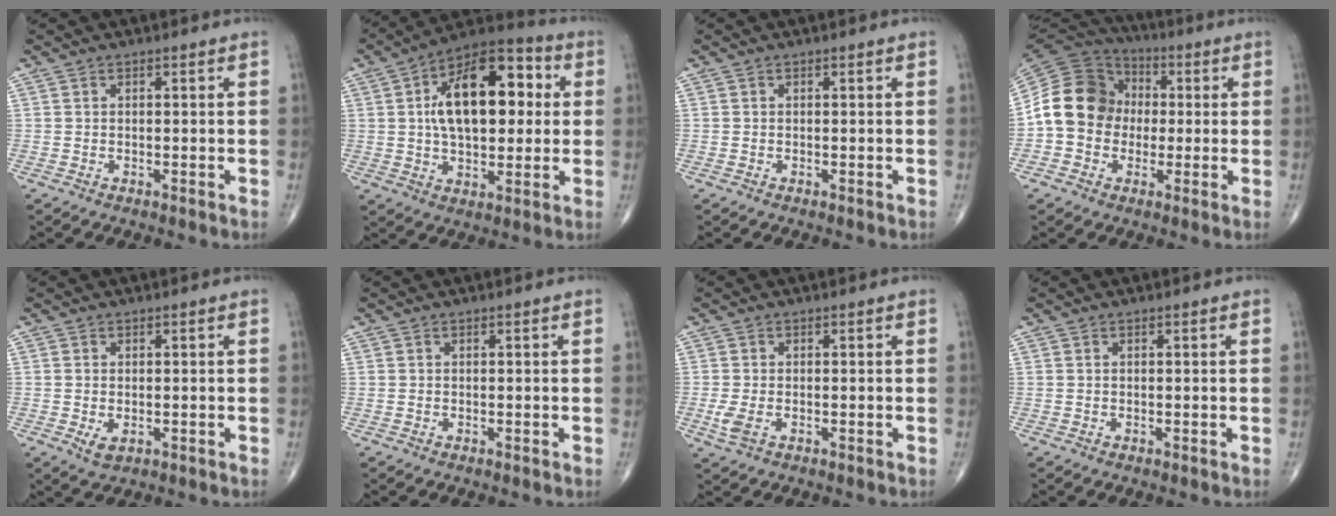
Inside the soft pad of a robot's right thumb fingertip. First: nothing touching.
{"total": 19.7, "force": [3.3, 10.5, 16.3], "torque": [-0.224, 0.020, 0.045]}
{"total": 0.0}
{"total": 14.2, "force": [-0.5, 12.3, 7.0], "torque": [-0.109, 0.034, -0.018]}
{"total": 2.3, "force": [-0.5, 1.4, 1.8], "torque": [-0.030, -0.004, -0.003]}
{"total": 0.0}
{"total": 2.9, "force": [-0.8, 1.4, 2.3], "torque": [-0.063, -0.006, -0.018]}
{"total": 0.0}